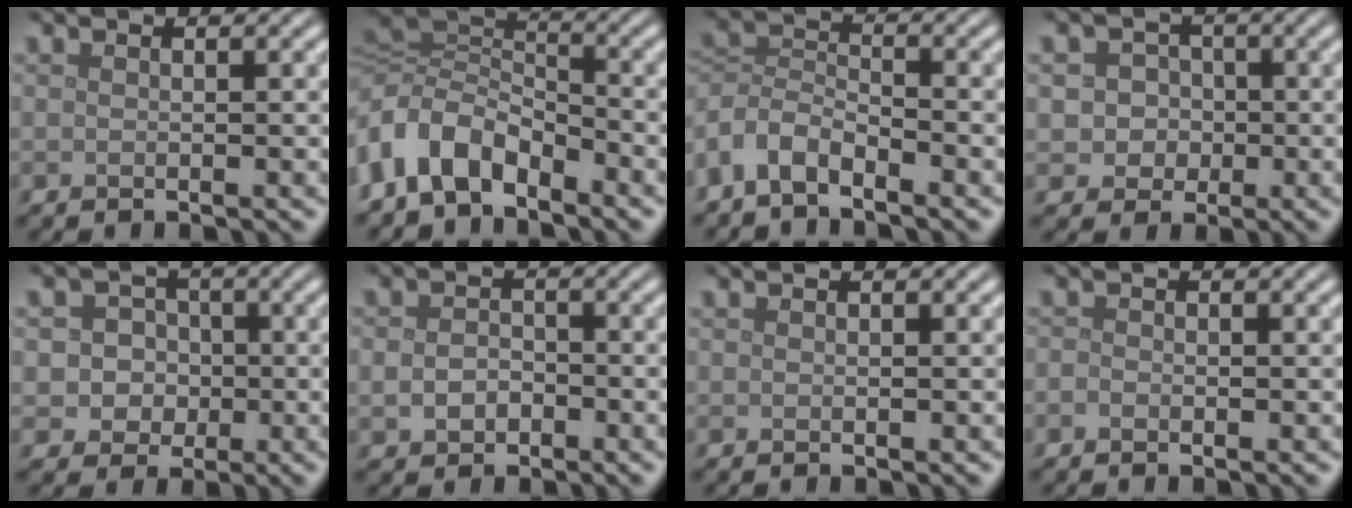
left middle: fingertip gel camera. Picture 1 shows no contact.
{"total": 7.1, "force": [-3.6, 4.4, 4.3], "torque": [-0.087, 0.005, -0.082]}
{"total": 4.0, "force": [-2.9, 1.9, 2.0], "torque": [-0.042, 0.002, -0.070]}
{"total": 3.5, "force": [0.0, 3.3, 1.2], "torque": [0.001, 0.013, -0.013]}
{"total": 3.7, "force": [-0.1, 3.5, 1.2], "torque": [0.003, 0.014, -0.018]}
{"total": 2.3, "force": [-0.7, 1.8, 1.1], "torque": [-0.022, -0.003, -0.018]}
{"total": 0.0}
{"total": 0.6, "force": [-0.4, 0.3, 0.3], "torque": [-0.005, -0.003, -0.010]}